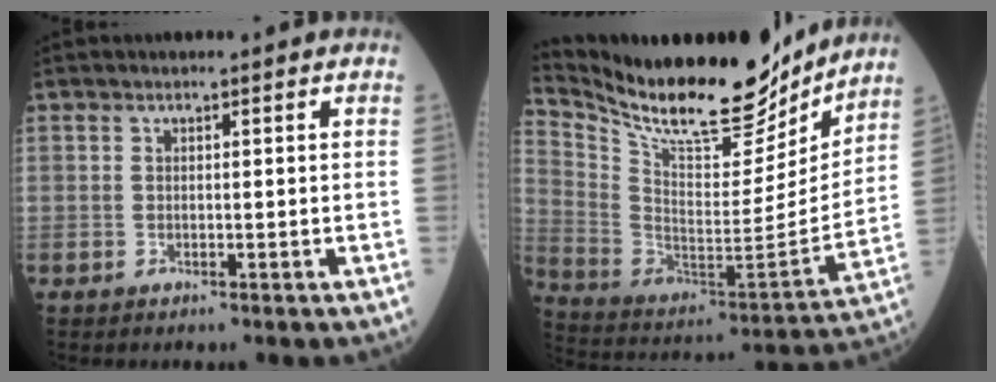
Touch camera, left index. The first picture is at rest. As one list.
[{"total": 23.5, "force": [20.4, 5.2, 10.5], "torque": [-0.200, -0.028, 0.331]}]